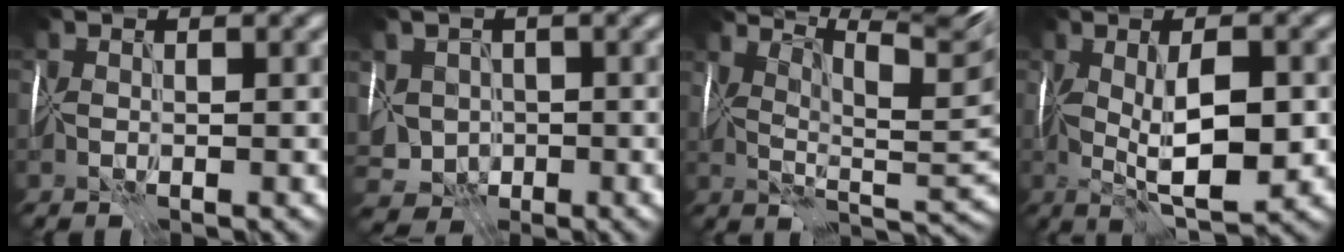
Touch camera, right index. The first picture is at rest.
{"total": 5.4, "force": [-0.2, 4.7, 2.8], "torque": [-0.048, 0.003, -0.008]}
{"total": 12.2, "force": [8.0, 3.1, 8.6], "torque": [-0.132, 0.025, 0.105]}
{"total": 7.3, "force": [-0.3, 2.7, 6.8], "torque": [-0.120, -0.003, -0.002]}